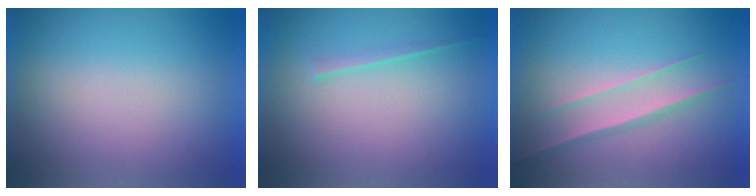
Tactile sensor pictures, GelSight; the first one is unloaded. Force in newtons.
{"total": 1.7}
{"total": 1.5}